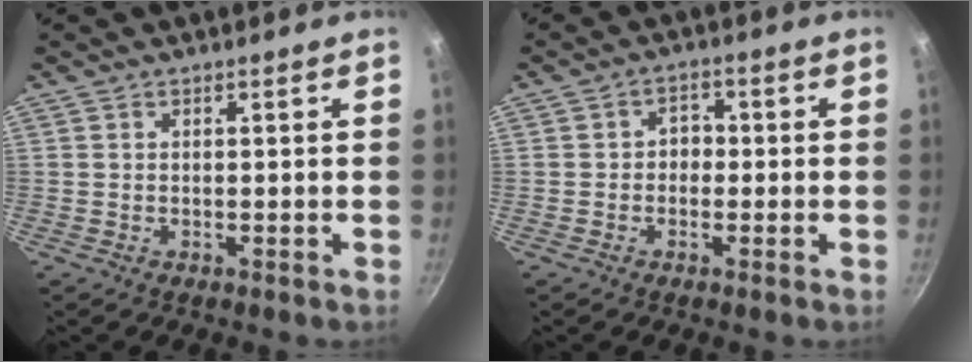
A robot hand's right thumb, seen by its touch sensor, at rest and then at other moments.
{"total": 3.0, "force": [-0.6, 2.5, 1.5], "torque": [-0.001, 0.011, -0.013]}